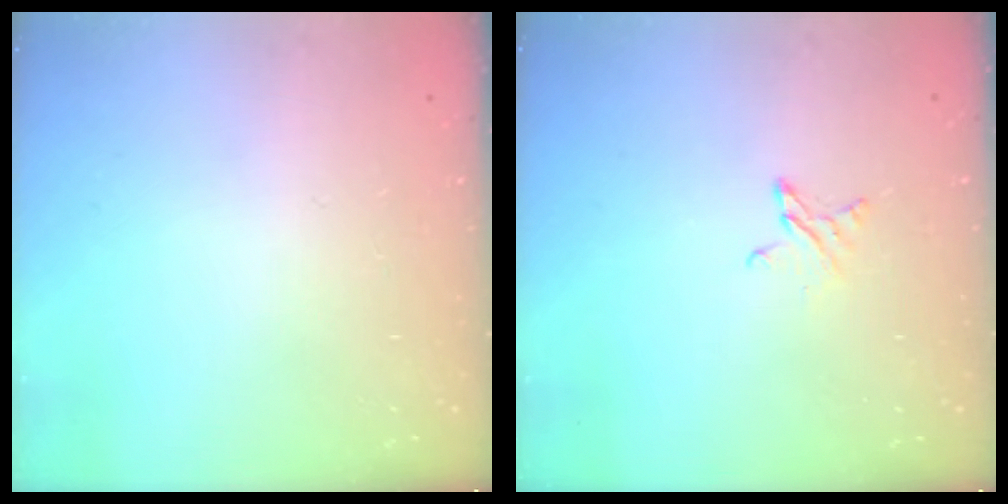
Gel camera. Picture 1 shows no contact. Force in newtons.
{"total": 3.5, "press": 3.5, "slide": 0.4}